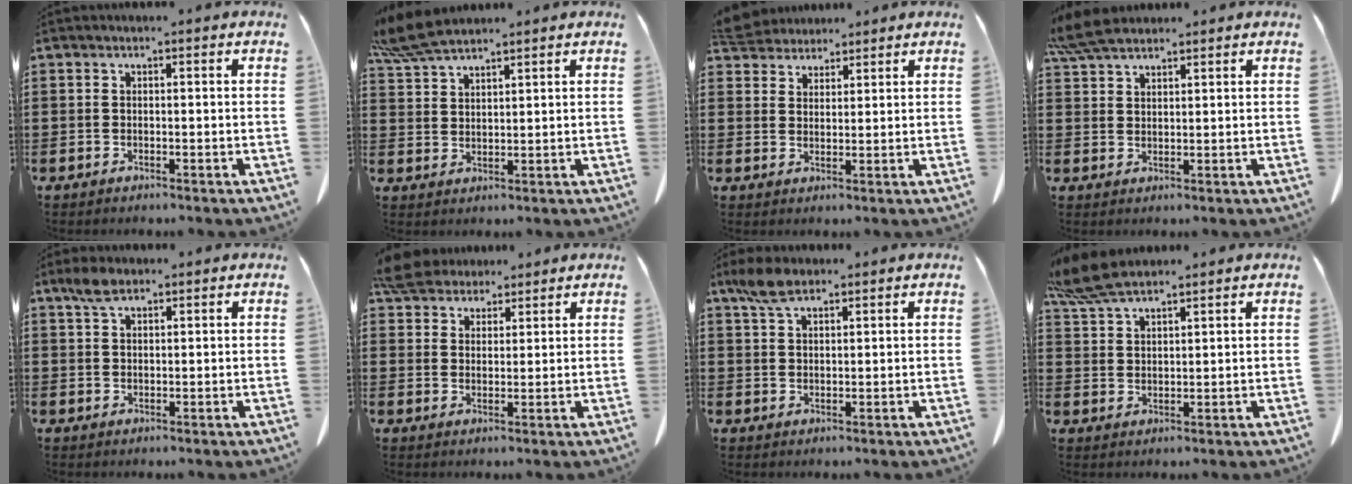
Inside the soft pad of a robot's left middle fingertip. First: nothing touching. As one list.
[{"total": 6.5, "force": [5.8, 1.0, 2.9], "torque": [-0.075, -0.013, 0.113]}, {"total": 4.7, "force": [4.4, 1.4, 0.5], "torque": [-0.030, -0.012, 0.085]}, {"total": 5.5, "force": [4.8, 1.3, 2.5], "torque": [-0.070, -0.009, 0.091]}, {"total": 3.3, "force": [2.3, 1.3, 2.0], "torque": [-0.046, 0.004, 0.043]}, {"total": 5.7, "force": [5.1, 2.0, 1.4], "torque": [-0.048, -0.007, 0.099]}, {"total": 4.8, "force": [3.2, 1.8, 3.0], "torque": [-0.067, 0.003, 0.062]}, {"total": 7.0, "force": [5.9, 1.5, 3.4], "torque": [-0.091, -0.012, 0.112]}]